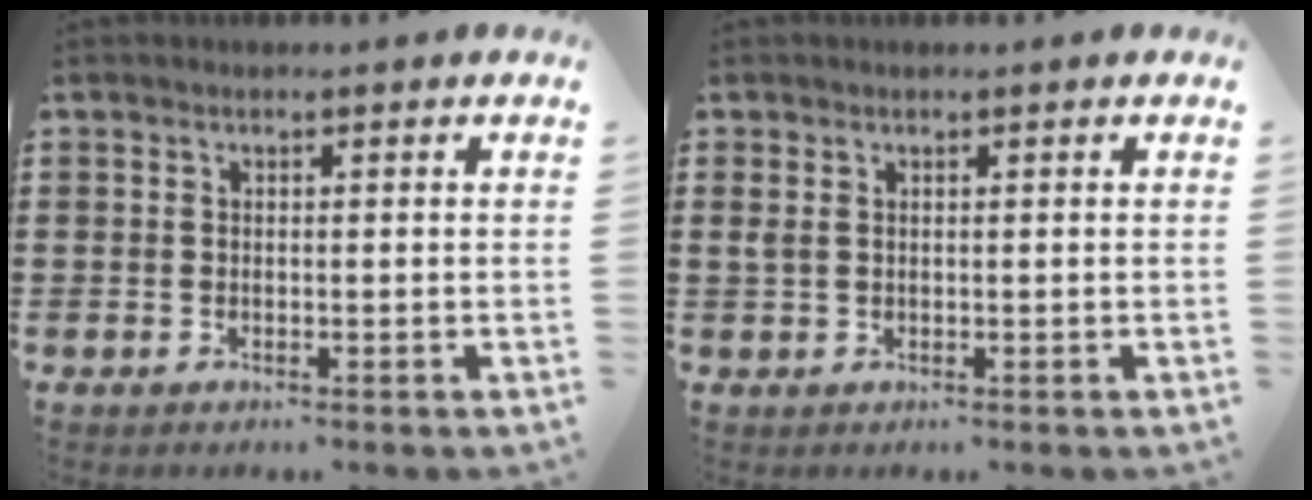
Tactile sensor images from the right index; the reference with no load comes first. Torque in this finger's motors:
{"motor_torque": [0.07, -0.01, 0.02, 0.01]}